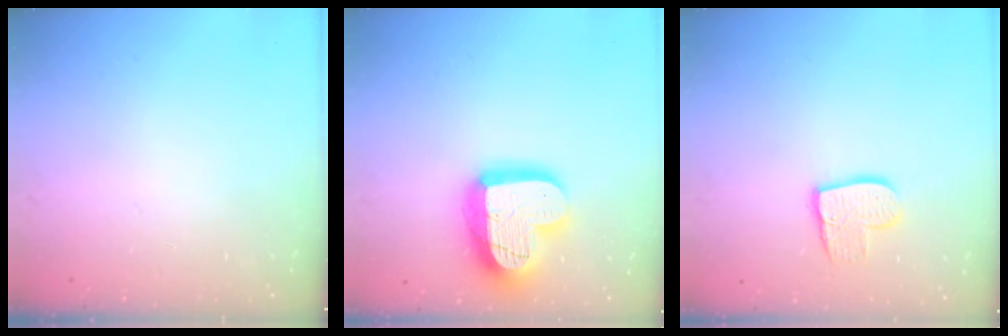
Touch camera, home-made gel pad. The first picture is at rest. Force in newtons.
{"total": 18.9, "press": 18.8, "slide": 1.5}
{"total": 10.0, "press": 10.0, "slide": 0.8}